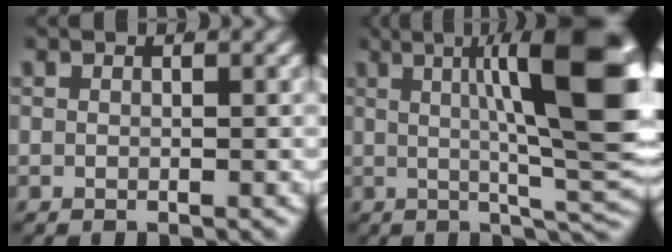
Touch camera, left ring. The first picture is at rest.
{"total": 15.0, "force": [3.1, 4.4, 14.0], "torque": [-0.148, 0.017, 0.040]}